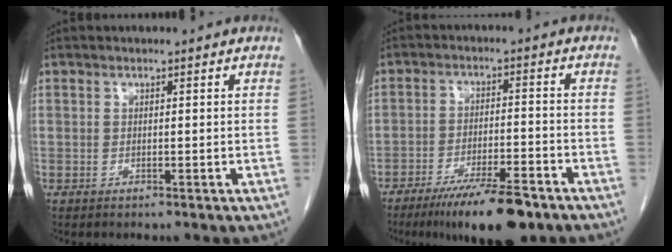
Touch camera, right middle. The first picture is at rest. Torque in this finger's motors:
{"motor_torque": [1.13, -1.00, 0.20, 0.06]}